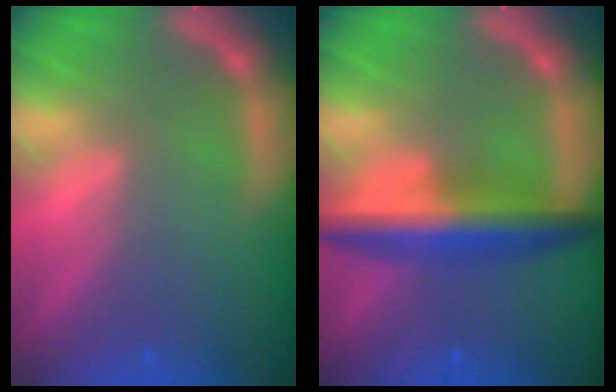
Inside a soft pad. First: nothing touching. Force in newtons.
{"total": 6.5}